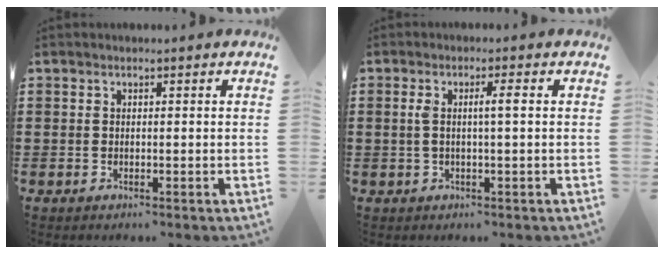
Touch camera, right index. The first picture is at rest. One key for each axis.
{"total": 2.9, "fx": 0.2, "fy": 0.0, "fz": 2.9, "tx": -0.057, "ty": 0.000, "tz": -0.001}